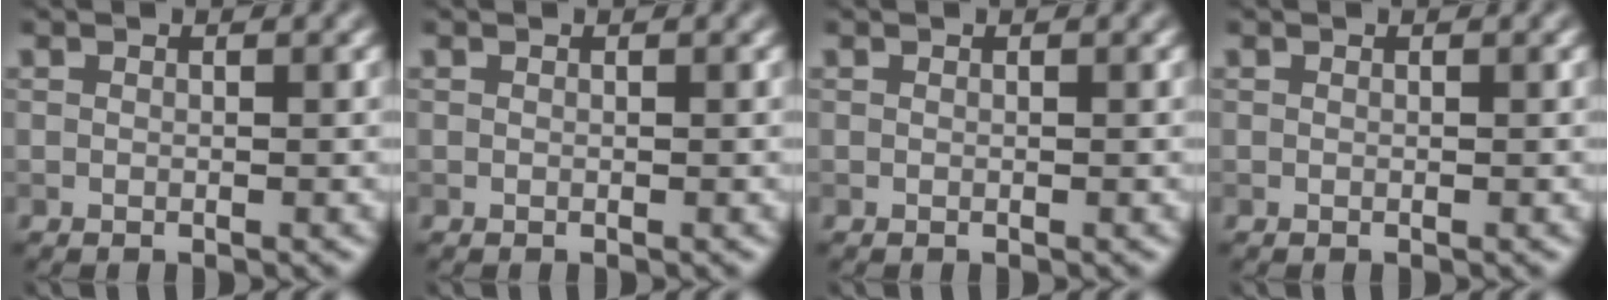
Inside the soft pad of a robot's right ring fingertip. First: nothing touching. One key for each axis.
{"total": 0.0}
{"total": 0.0}
{"total": 0.0}